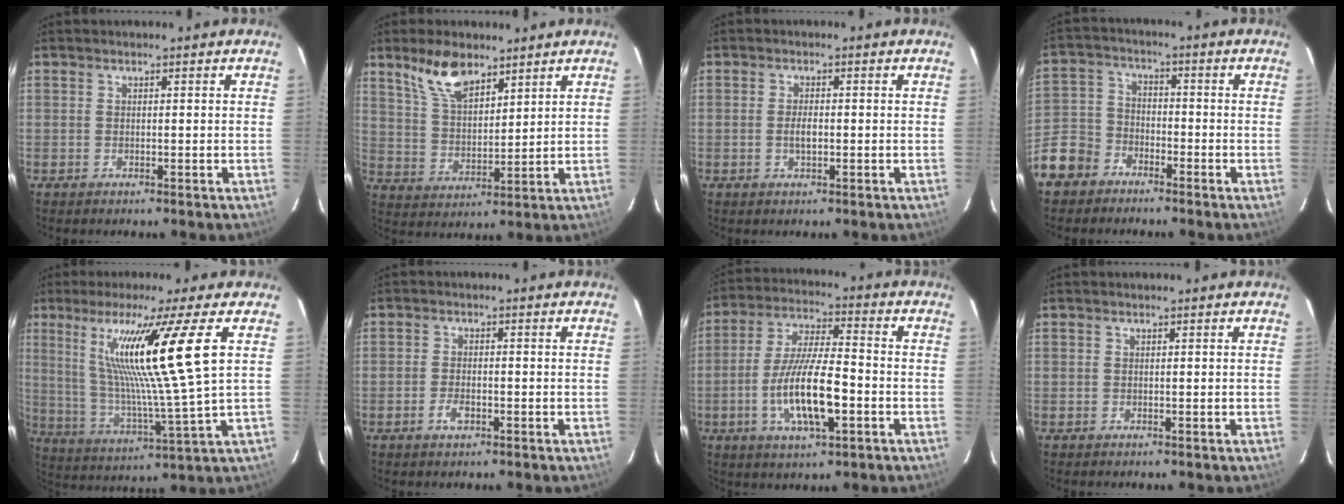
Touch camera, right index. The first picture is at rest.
{"total": 9.6, "force": [6.8, 4.1, 5.4], "torque": [-0.100, 0.010, 0.138]}
{"total": 2.2, "force": [-0.4, 1.0, 1.9], "torque": [-0.036, 0.002, -0.006]}
{"total": 11.2, "force": [-6.9, 8.2, 3.4], "torque": [-0.104, 0.022, -0.129]}
{"total": 17.1, "force": [6.3, -2.3, 15.8], "torque": [-0.268, -0.011, 0.126]}
{"total": 2.7, "force": [-1.3, 1.3, 1.9], "torque": [-0.040, 0.001, -0.024]}
{"total": 13.5, "force": [-4.1, 3.4, 12.4], "torque": [-0.247, -0.006, -0.071]}
{"total": 0.0}